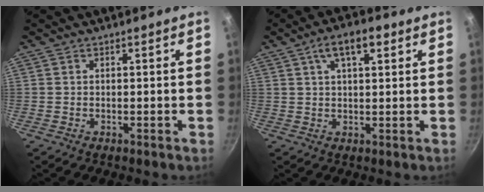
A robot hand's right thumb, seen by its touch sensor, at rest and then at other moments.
{"total": 7.4, "force": [3.3, 3.2, 5.8], "torque": [-0.086, 0.006, 0.051]}